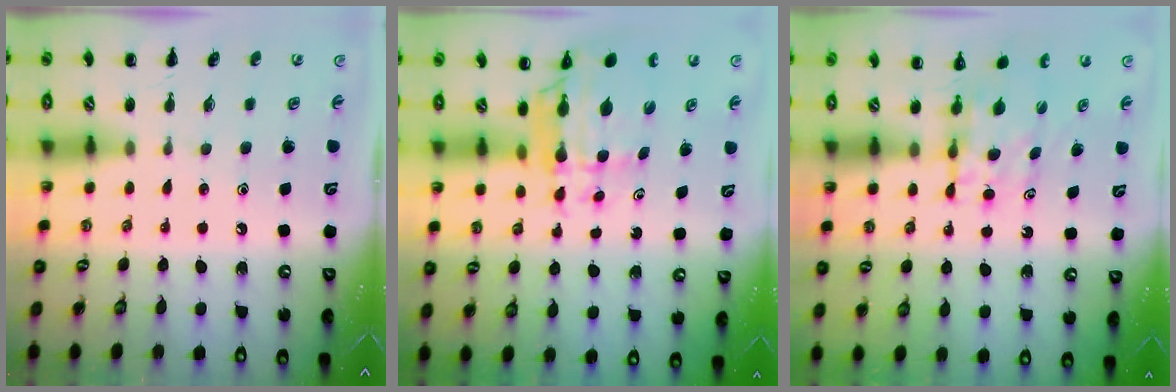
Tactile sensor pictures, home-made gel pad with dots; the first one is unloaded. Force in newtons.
{"total": 8.8, "press": 8.3, "slide": 2.9}
{"total": 5.2, "press": 5.2, "slide": 0.3}